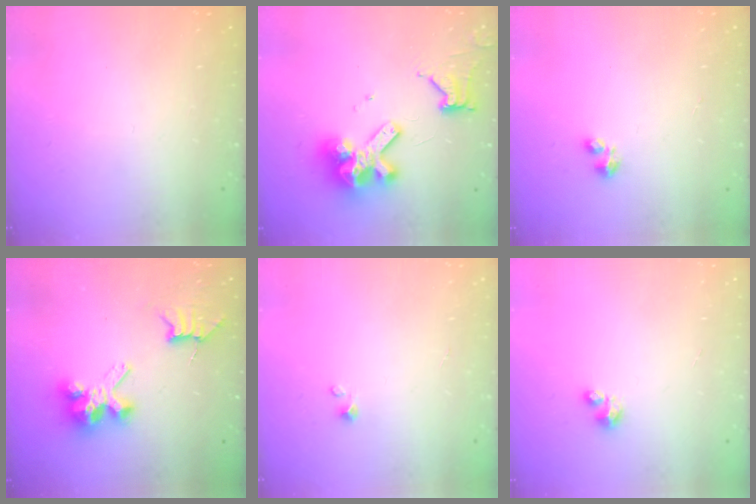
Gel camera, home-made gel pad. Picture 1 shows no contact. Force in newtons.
{"total": 14.7, "press": 14.5, "slide": 1.8}
{"total": 1.8, "press": 1.8, "slide": 0.4}
{"total": 8.1, "press": 8.1, "slide": 0.7}
{"total": 0.7, "press": 0.7, "slide": 0.1}
{"total": 2.5, "press": 2.5, "slide": 0.3}